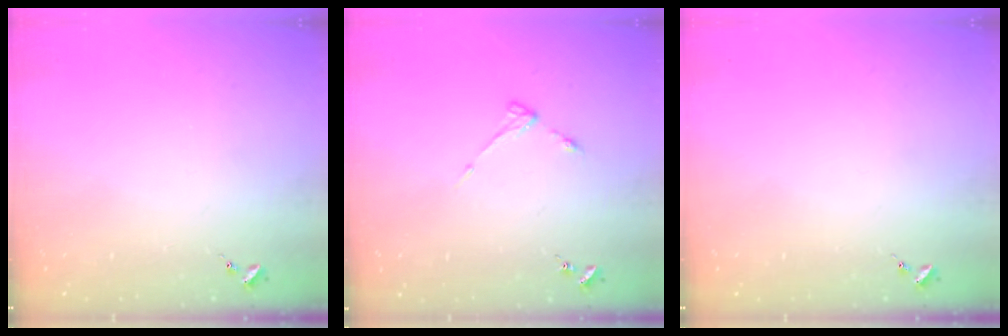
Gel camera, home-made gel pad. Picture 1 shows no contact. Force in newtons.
{"total": 3.6, "press": 3.6, "slide": 0.5}
{"total": 0.0}